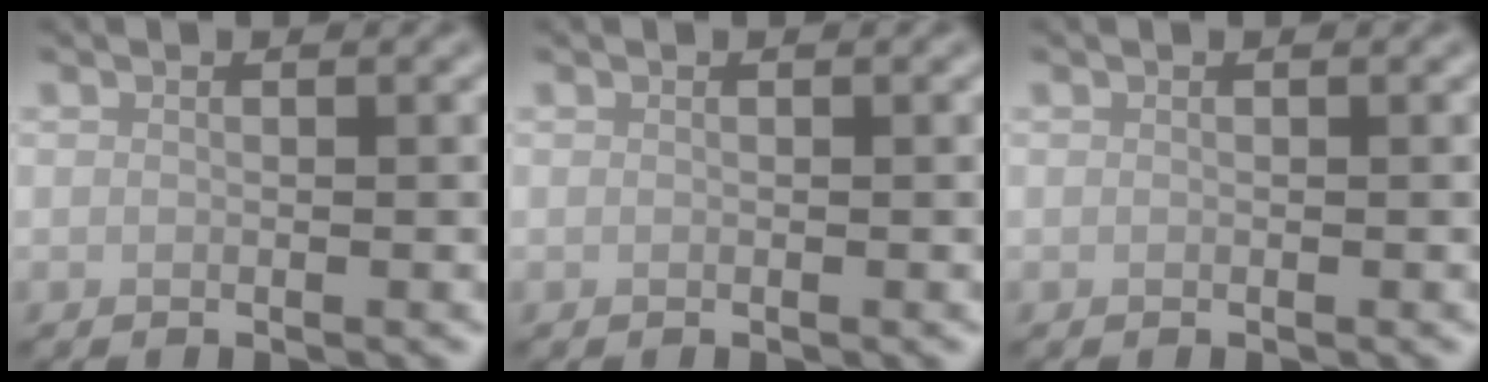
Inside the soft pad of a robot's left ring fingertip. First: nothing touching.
{"total": 0.0}
{"total": 0.0}